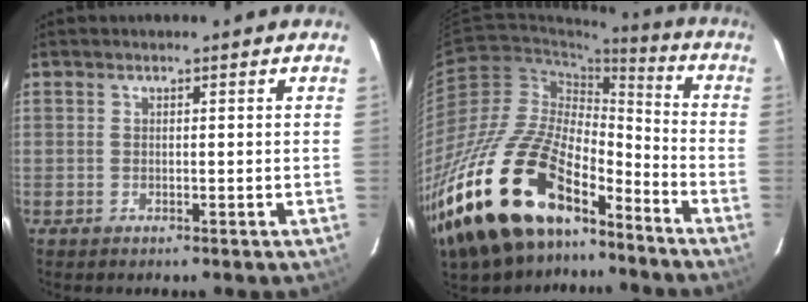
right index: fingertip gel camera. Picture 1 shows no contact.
{"total": 30.1, "force": [-20.3, 12.8, 18.2], "torque": [-0.364, -0.017, -0.347]}